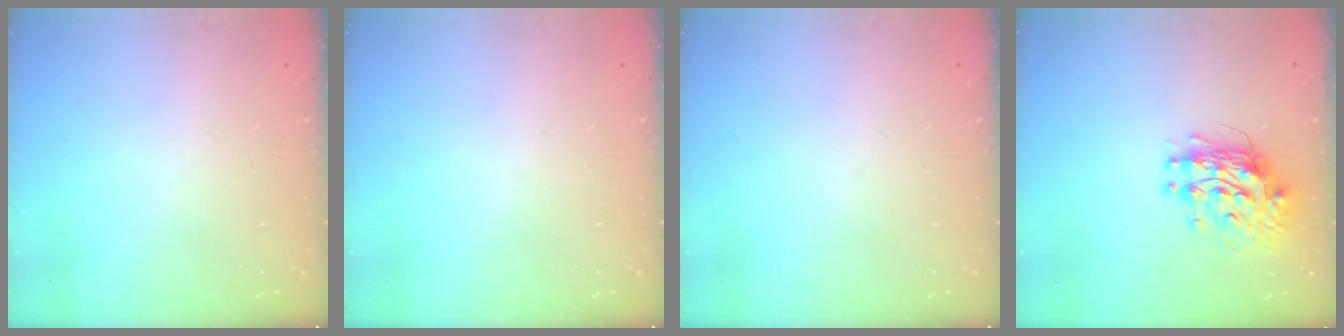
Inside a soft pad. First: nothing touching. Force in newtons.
{"total": 0.0}
{"total": 0.0}
{"total": 11.0, "press": 10.9, "slide": 1.0}